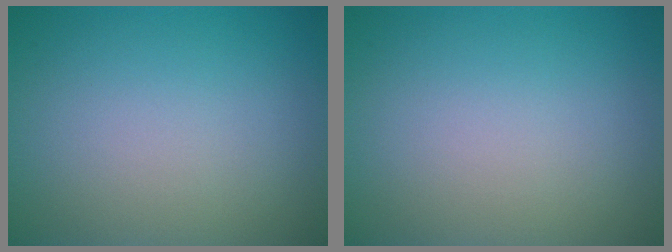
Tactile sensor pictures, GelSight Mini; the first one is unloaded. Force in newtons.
{"total": 0.0}